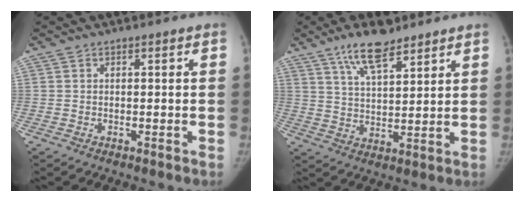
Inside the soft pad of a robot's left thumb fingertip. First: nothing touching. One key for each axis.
{"total": 9.5, "fx": 6.7, "fy": 3.1, "fz": 5.9, "tx": -0.090, "ty": -0.036, "tz": 0.122}